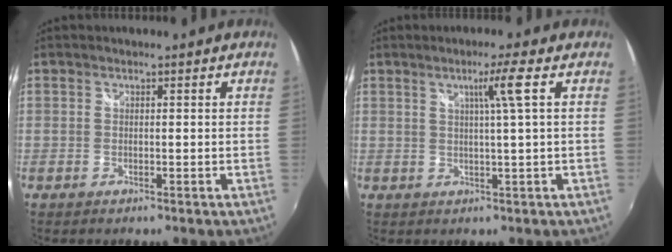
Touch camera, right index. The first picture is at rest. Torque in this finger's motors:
{"motor_torque": [0.55, 0.19, 0.21, 0.06]}